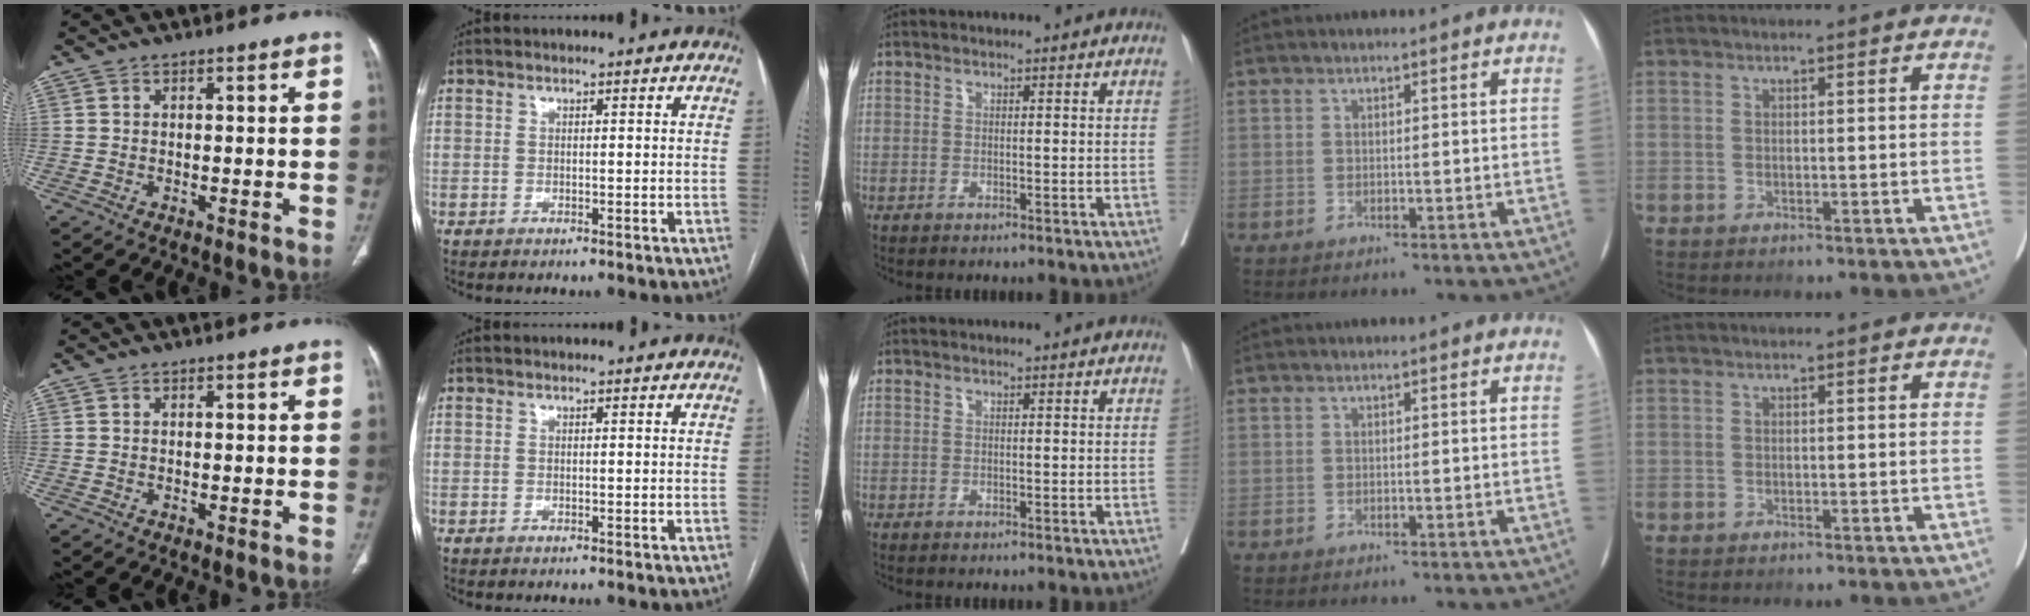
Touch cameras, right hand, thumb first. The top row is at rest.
{}